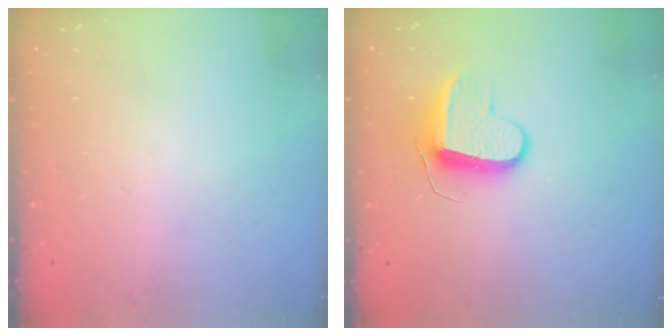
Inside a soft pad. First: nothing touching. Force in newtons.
{"total": 9.1, "press": 9.1, "slide": 0.3}